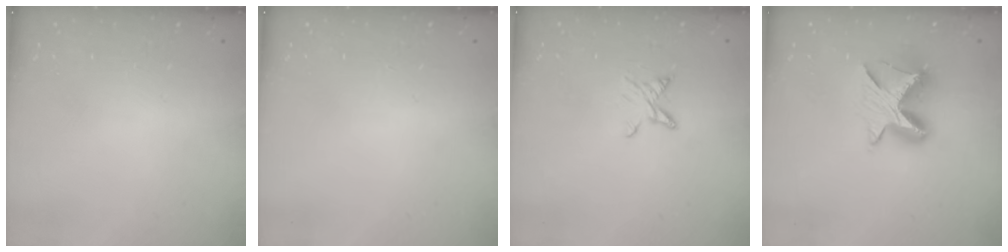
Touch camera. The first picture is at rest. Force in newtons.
{"total": 0.0}
{"total": 5.6, "press": 5.6, "slide": 0.8}
{"total": 9.5, "press": 9.5, "slide": 0.2}